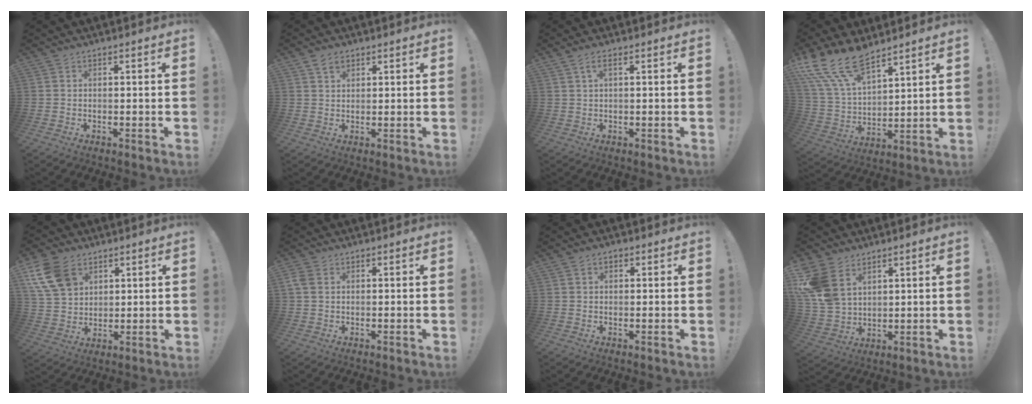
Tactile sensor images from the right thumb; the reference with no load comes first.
{"total": 3.0, "force": [1.9, 1.8, 1.5], "torque": [-0.022, -0.006, 0.034]}
{"total": 2.5, "force": [0.9, 0.7, 2.2], "torque": [-0.041, 0.002, 0.015]}
{"total": 16.7, "force": [12.8, 6.9, 8.3], "torque": [-0.185, -0.086, 0.242]}
{"total": 13.6, "force": [6.5, 9.7, 7.0], "torque": [-0.129, -0.026, 0.130]}
{"total": 3.5, "force": [1.0, 2.6, 2.0], "torque": [-0.049, 0.006, 0.021]}
{"total": 1.4, "force": [0.4, 1.1, 0.7], "torque": [-0.010, 0.003, 0.006]}
{"total": 13.0, "force": [6.2, 9.1, 6.9], "torque": [-0.141, -0.031, 0.127]}